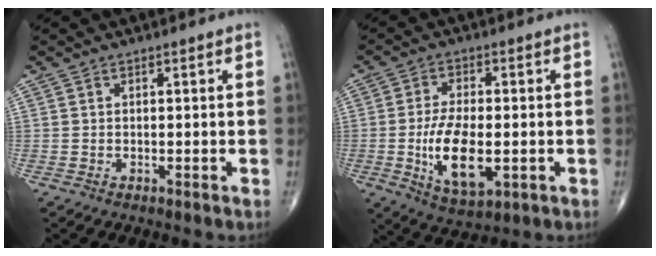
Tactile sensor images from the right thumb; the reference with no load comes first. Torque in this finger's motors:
{"motor_torque": [0.35, 0.58, 0.90, 0.53, 0.35]}